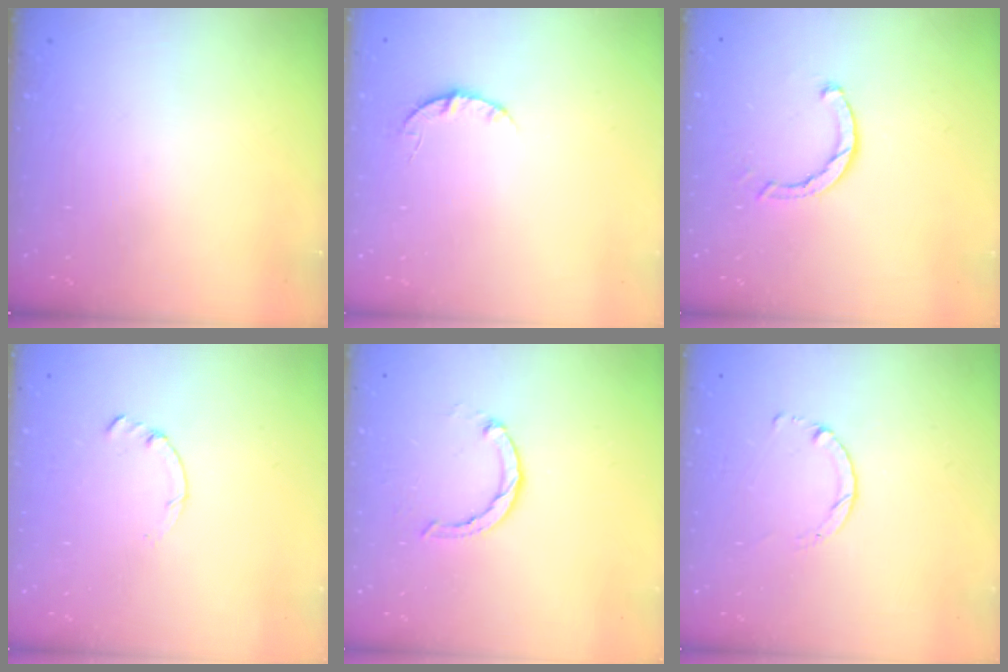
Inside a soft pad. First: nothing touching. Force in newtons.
{"total": 3.5, "press": 3.4, "slide": 0.4}
{"total": 2.4, "press": 2.4, "slide": 0.1}
{"total": 0.0}
{"total": 2.4, "press": 2.4, "slide": 0.4}
{"total": 1.4, "press": 1.4, "slide": 0.2}